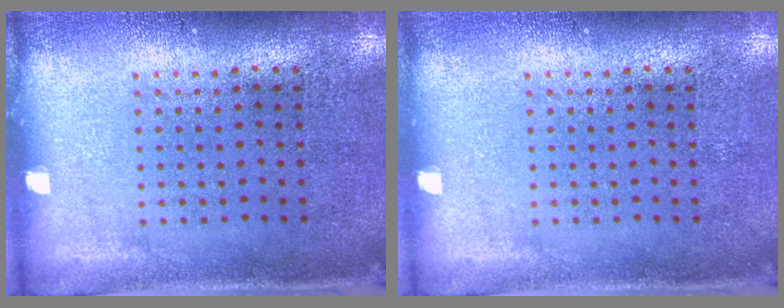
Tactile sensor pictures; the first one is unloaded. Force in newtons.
{"total": 0.0}